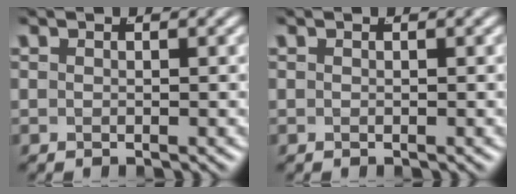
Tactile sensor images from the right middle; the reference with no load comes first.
{"total": 0.0}